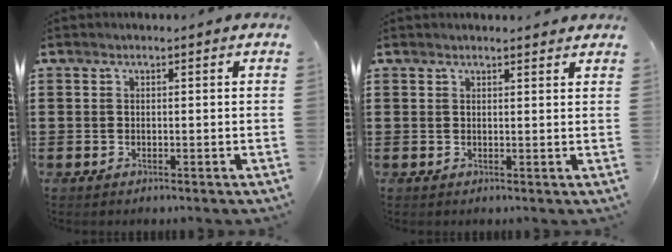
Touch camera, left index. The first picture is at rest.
{"total": 1.5, "force": [1.4, 0.0, 0.4], "torque": [-0.010, 0.001, 0.028]}